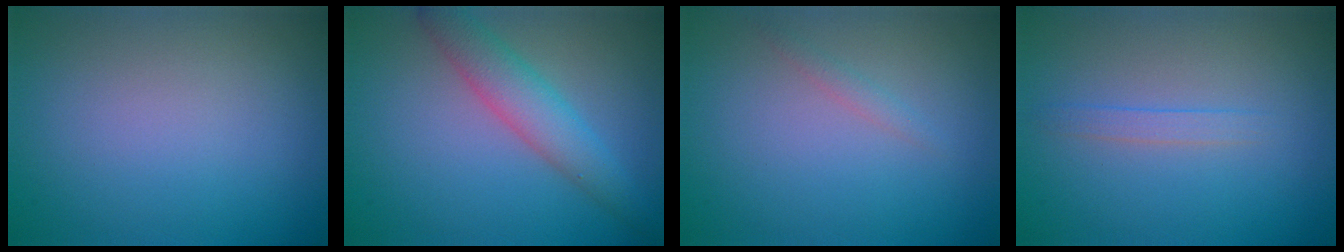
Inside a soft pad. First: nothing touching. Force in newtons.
{"total": 3.8, "press": 3.8, "slide": 0.1}
{"total": 0.8, "press": 0.8, "slide": 0.0}
{"total": 1.2, "press": 1.2, "slide": 0.1}